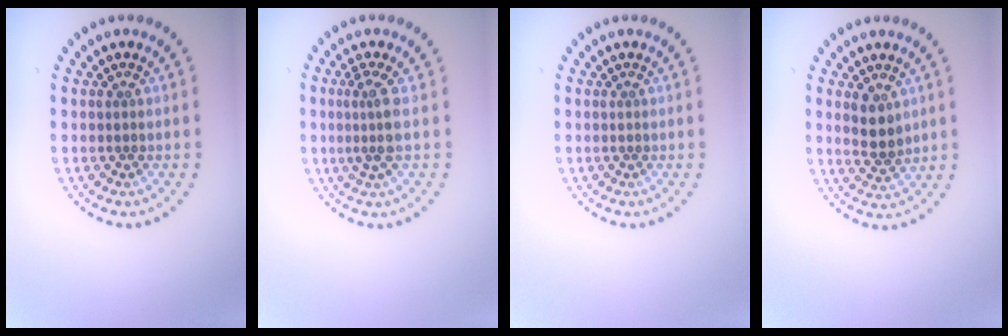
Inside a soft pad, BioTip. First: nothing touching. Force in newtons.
{"total": 2.4, "press": 1.8, "slide": 1.5}
{"total": 0.0}
{"total": 2.7, "press": 2.5, "slide": 1.0}